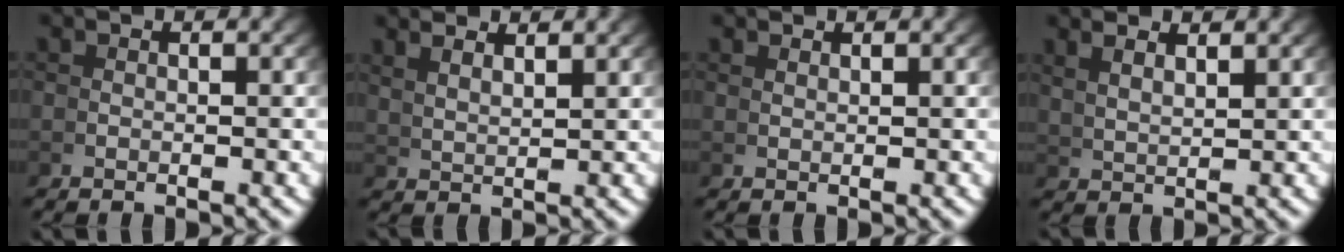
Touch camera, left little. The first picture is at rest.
{"total": 3.1, "force": [3.0, -0.3, 1.0], "torque": [-0.009, 0.003, 0.060]}
{"total": 1.7, "force": [1.1, -1.2, -0.3], "torque": [0.017, 0.002, 0.026]}
{"total": 3.1, "force": [2.9, -0.1, 1.2], "torque": [-0.012, 0.006, 0.058]}